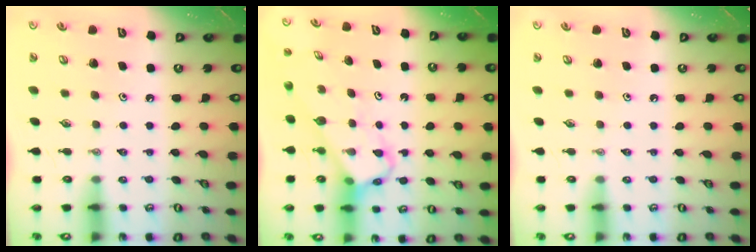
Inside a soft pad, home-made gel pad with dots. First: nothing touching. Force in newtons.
{"total": 3.9, "press": 3.9, "slide": 0.2}
{"total": 0.0}